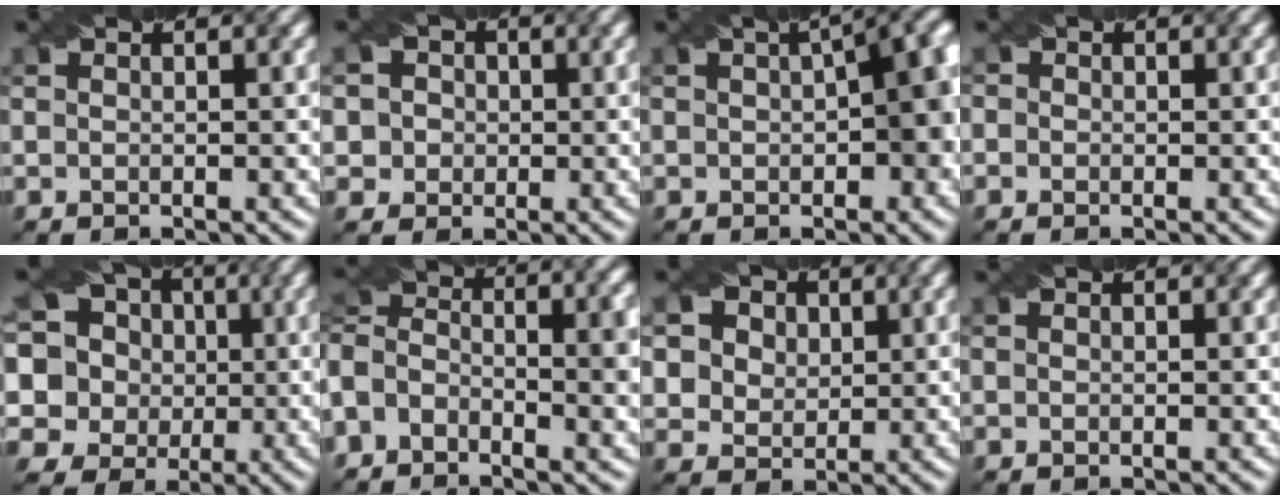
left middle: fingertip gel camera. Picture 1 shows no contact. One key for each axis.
{"total": 5.1, "fx": 1.5, "fy": 4.6, "fz": 1.8, "tx": -0.020, "ty": 0.027, "tz": 0.005}
{"total": 7.7, "fx": 0.6, "fy": 3.7, "fz": 6.8, "tx": -0.070, "ty": 0.015, "tz": 0.007}
{"total": 0.8, "fx": 0.3, "fy": 0.8, "fz": 0.0, "tx": -0.002, "ty": 0.004, "tz": -0.004}
{"total": 12.7, "fx": 2.9, "fy": 11.2, "fz": 5.3, "tx": -0.137, "ty": 0.044, "tz": 0.019}
{"total": 8.9, "fx": -2.5, "fy": 5.4, "fz": 6.6, "tx": -0.115, "ty": 0.004, "tz": -0.056}
{"total": 8.3, "fx": 4.1, "fy": 6.3, "fz": 3.7, "tx": -0.069, "ty": 0.022, "tz": 0.056}
{"total": 0.0}